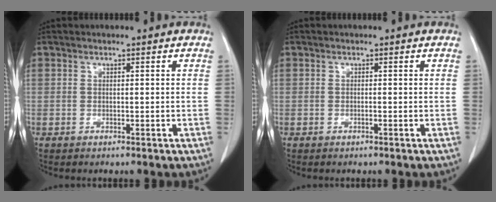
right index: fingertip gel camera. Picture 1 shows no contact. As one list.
[{"total": 0.0}]